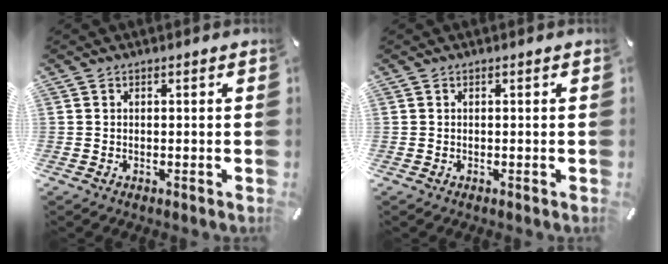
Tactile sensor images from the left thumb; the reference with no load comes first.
{"total": 0.0}